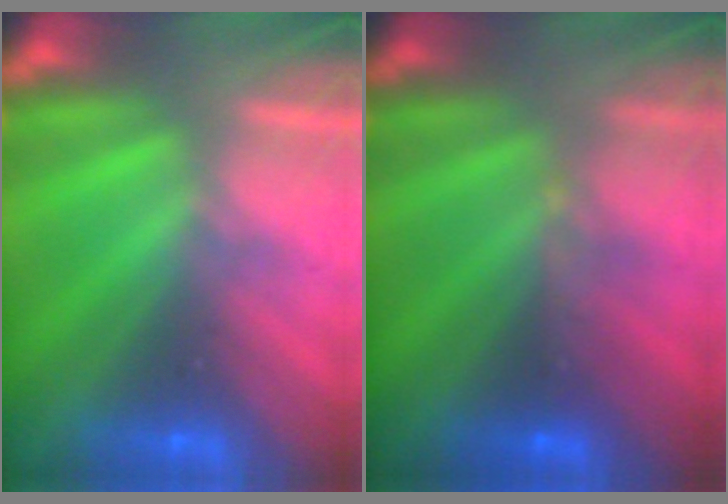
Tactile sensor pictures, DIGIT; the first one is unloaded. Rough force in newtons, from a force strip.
{"total": 3.0}